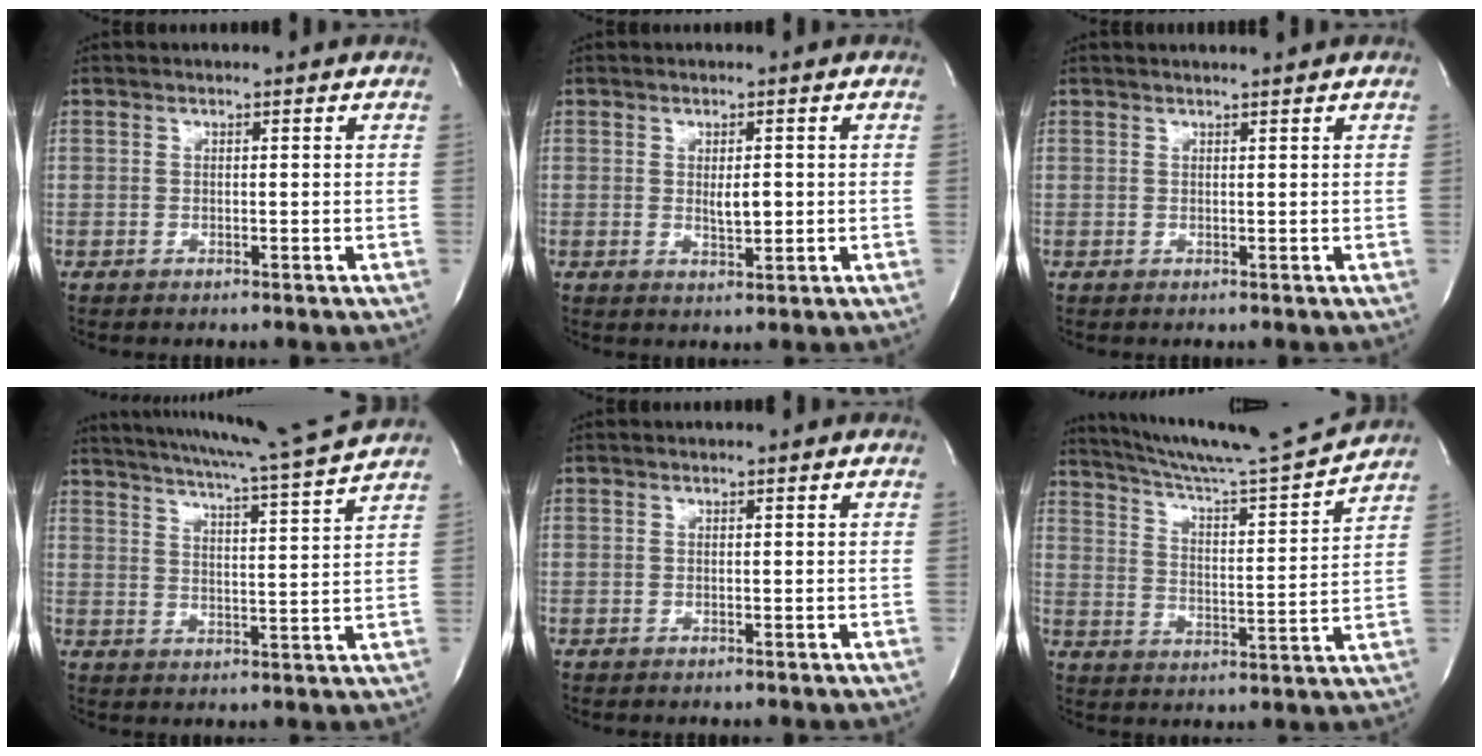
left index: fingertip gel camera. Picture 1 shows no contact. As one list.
[{"total": 2.6, "force": [0.2, 0.8, 2.4], "torque": [-0.042, -0.005, 0.006]}, {"total": 2.0, "force": [1.8, -0.4, 0.7], "torque": [-0.009, 0.005, 0.026]}, {"total": 15.6, "force": [14.2, -2.0, 6.2], "torque": [-0.113, -0.034, 0.196]}, {"total": 0.0}, {"total": 15.9, "force": [15.0, -1.9, 4.9], "torque": [-0.090, -0.037, 0.228]}]